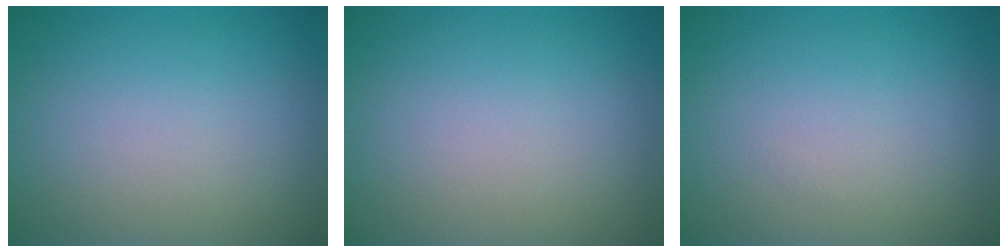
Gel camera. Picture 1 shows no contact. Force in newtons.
{"total": 0.0}
{"total": 0.0}